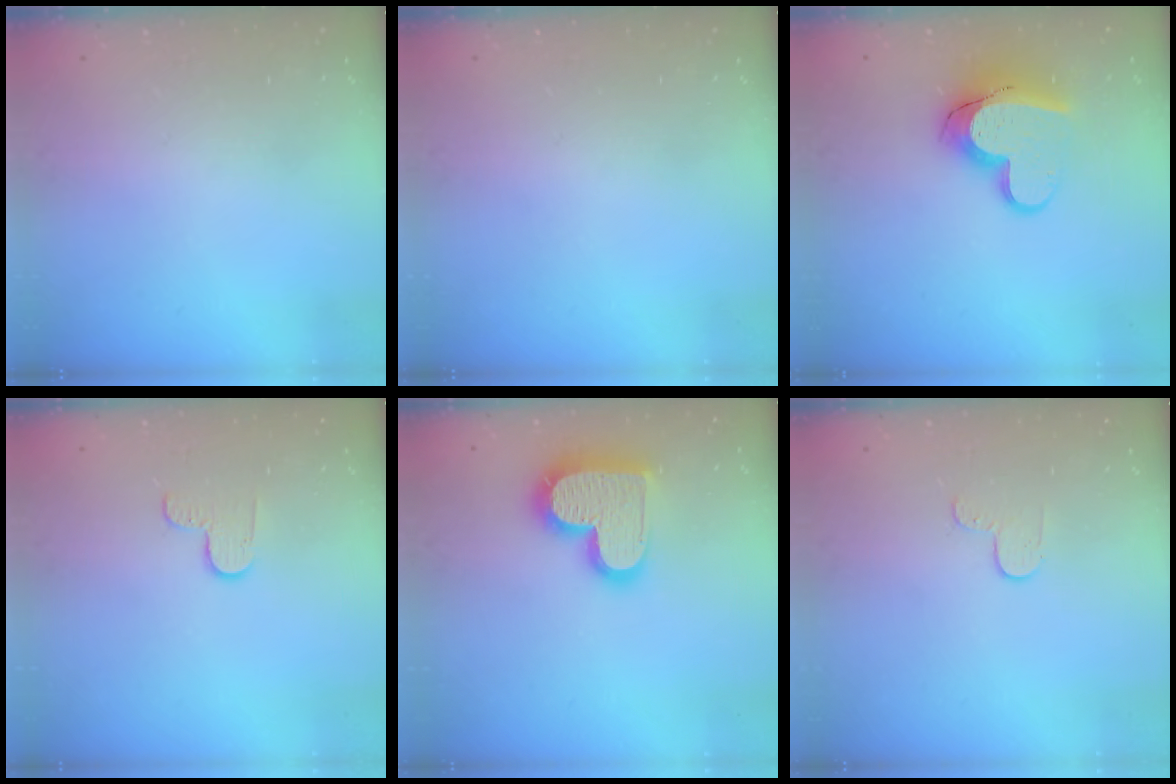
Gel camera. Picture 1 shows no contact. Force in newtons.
{"total": 0.0}
{"total": 13.4, "press": 13.4, "slide": 1.1}
{"total": 3.8, "press": 3.8, "slide": 0.4}
{"total": 17.7, "press": 17.6, "slide": 1.3}
{"total": 3.7, "press": 3.6, "slide": 0.3}